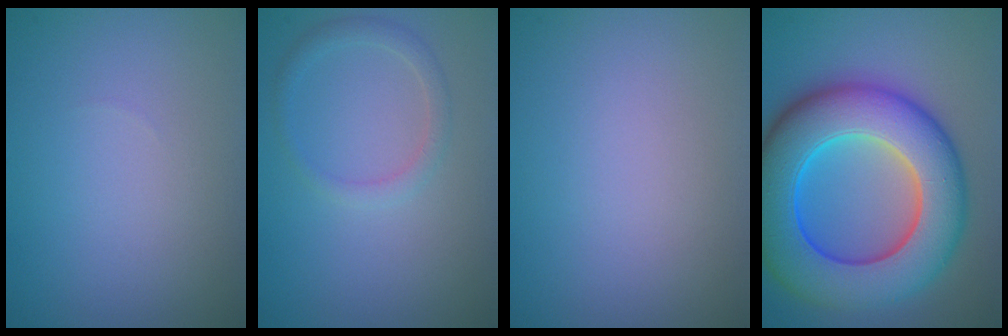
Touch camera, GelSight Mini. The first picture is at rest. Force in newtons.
{"total": 1.5, "press": 1.5, "slide": 0.1}
{"total": 0.0}
{"total": 13.2, "press": 13.2, "slide": 0.3}